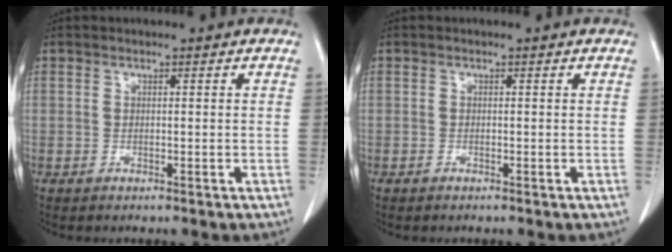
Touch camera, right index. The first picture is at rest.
{"total": 0.6, "force": [-0.3, 0.4, 0.4], "torque": [-0.008, 0.001, -0.006]}